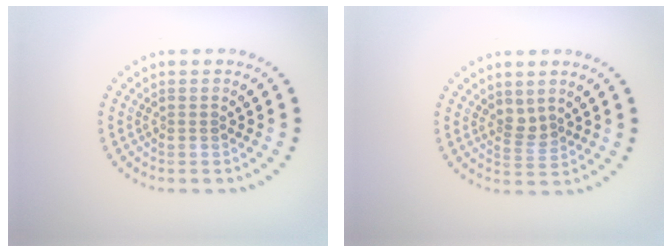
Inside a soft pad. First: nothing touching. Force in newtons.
{"total": 1.8, "press": 1.4, "slide": 1.1}